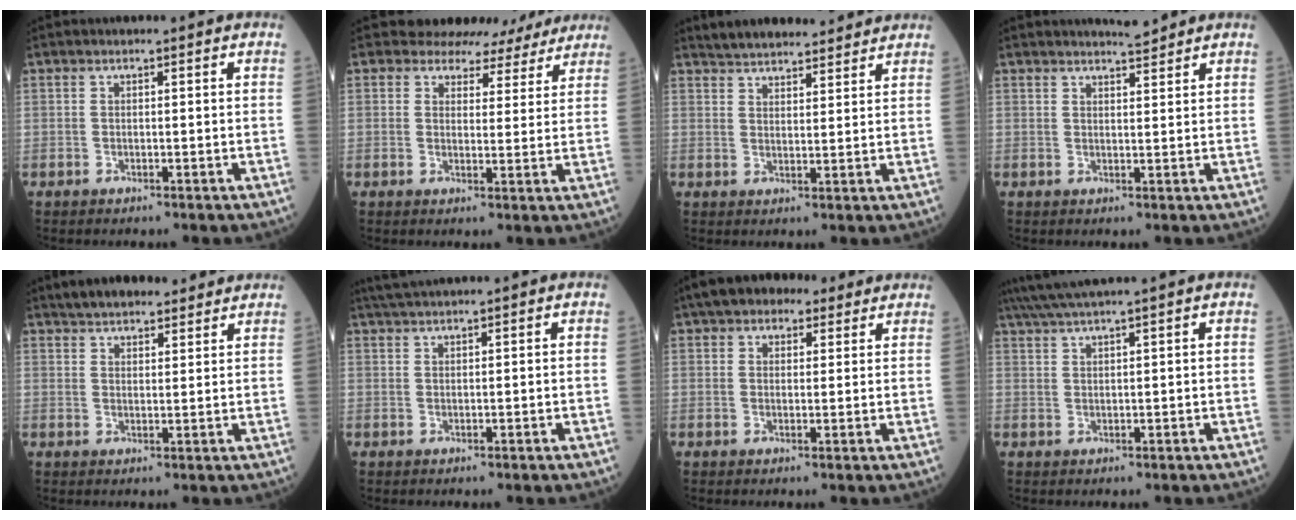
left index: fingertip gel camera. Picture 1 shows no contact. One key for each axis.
{"total": 8.8, "fx": 8.1, "fy": 3.4, "fz": -0.1, "tx": 0.027, "ty": -0.001, "tz": 0.079}
{"total": 11.9, "fx": 11.1, "fy": 2.5, "fz": 3.6, "tx": -0.047, "ty": 0.021, "tz": 0.158}
{"total": 2.7, "fx": 2.7, "fy": -0.1, "fz": 0.4, "tx": -0.011, "ty": -0.003, "tz": 0.045}
{"total": 9.8, "fx": 8.6, "fy": 2.7, "fz": 3.7, "tx": -0.048, "ty": 0.025, "tz": 0.125}
{"total": 3.7, "fx": 3.3, "fy": -0.7, "fz": 1.5, "tx": -0.028, "ty": 0.024, "tz": 0.066}
{"total": 7.7, "fx": 5.8, "fy": 3.7, "fz": 3.4, "tx": -0.047, "ty": 0.036, "tz": 0.090}
{"total": 6.3, "fx": 5.2, "fy": -1.5, "fz": 3.0, "tx": -0.053, "ty": 0.024, "tz": 0.097}